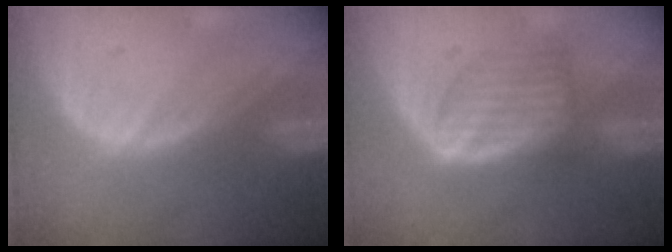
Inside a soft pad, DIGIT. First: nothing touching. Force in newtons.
{"total": 6.2, "press": 6.0, "slide": 1.8}